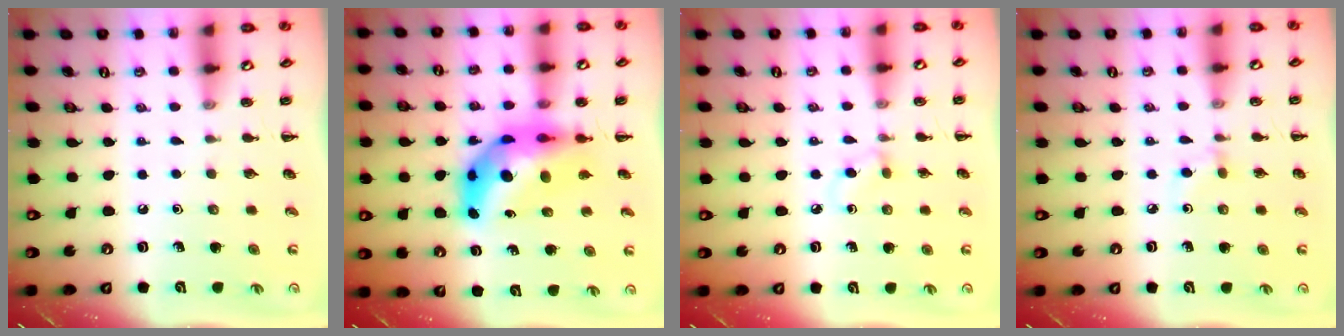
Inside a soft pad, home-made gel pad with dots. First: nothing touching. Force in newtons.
{"total": 11.2, "press": 10.5, "slide": 3.8}
{"total": 4.0, "press": 3.8, "slide": 1.3}
{"total": 4.2, "press": 3.8, "slide": 1.8}